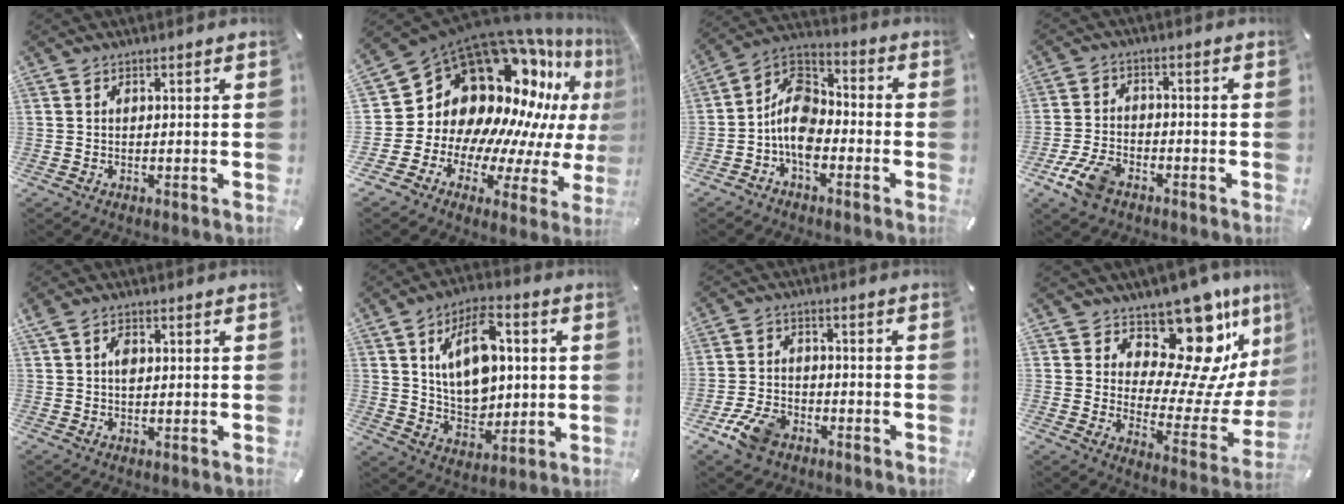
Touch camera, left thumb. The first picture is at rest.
{"total": 24.2, "force": [11.1, 16.7, 13.5], "torque": [-0.202, -0.148, 0.235]}
{"total": 10.7, "force": [-4.5, 6.9, 6.8], "torque": [-0.149, 0.016, -0.089]}
{"total": 8.2, "force": [-4.7, 4.8, 4.7], "torque": [-0.106, 0.017, -0.088]}
{"total": 2.9, "force": [0.5, 1.9, 2.1], "torque": [-0.038, 0.004, 0.005]}
{"total": 15.0, "force": [3.6, 9.9, 10.7], "torque": [-0.182, 0.001, 0.060]}
{"total": 8.7, "force": [-4.7, 5.7, 4.4], "torque": [-0.095, 0.023, -0.086]}
{"total": 17.8, "force": [11.6, 8.3, 10.6], "torque": [-0.142, -0.115, 0.192]}